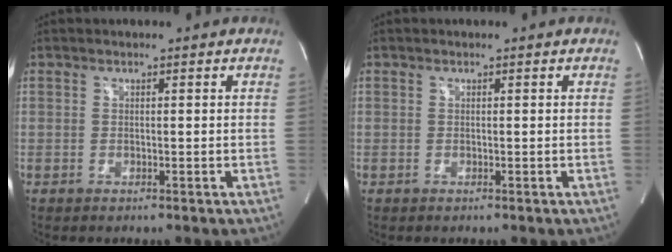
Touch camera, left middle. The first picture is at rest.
{"total": 0.0}